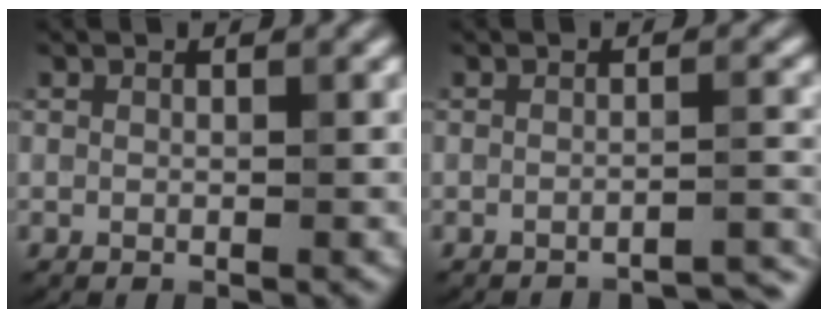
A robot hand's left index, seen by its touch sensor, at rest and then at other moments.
{"total": 3.7, "force": [-3.4, 0.4, 1.2], "torque": [-0.002, 0.012, -0.046]}